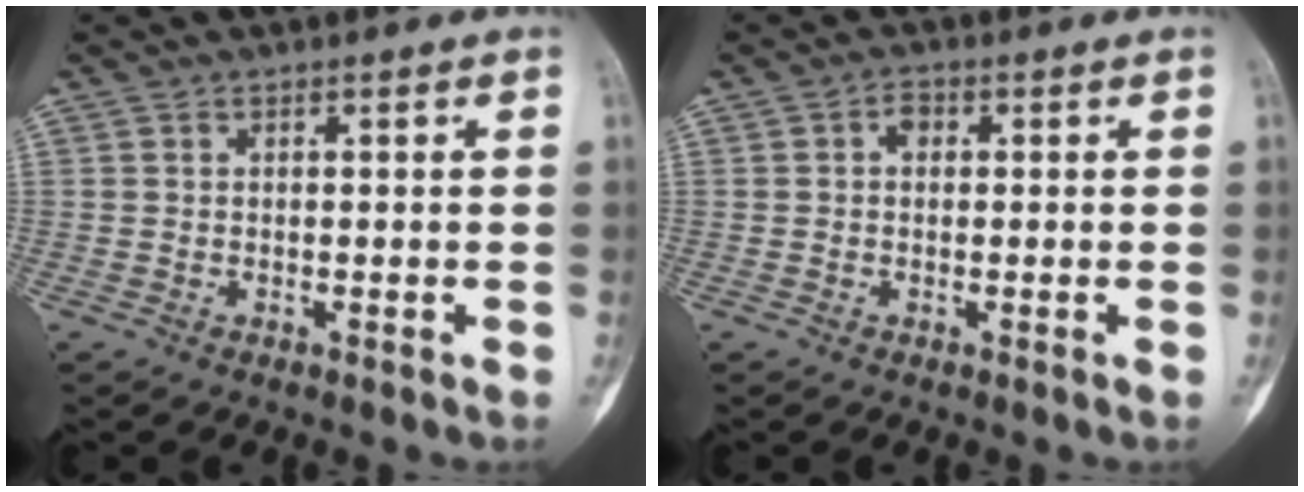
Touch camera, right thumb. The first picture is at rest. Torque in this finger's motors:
{"motor_torque": [0.27, 0.64, 0.10, -0.38, 0.07]}